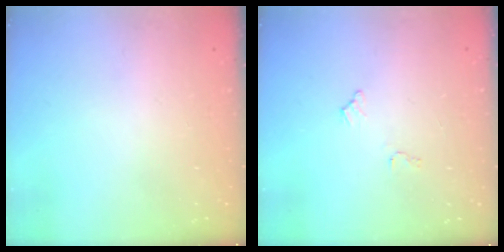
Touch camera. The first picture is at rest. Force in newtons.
{"total": 6.5, "press": 6.4, "slide": 0.4}